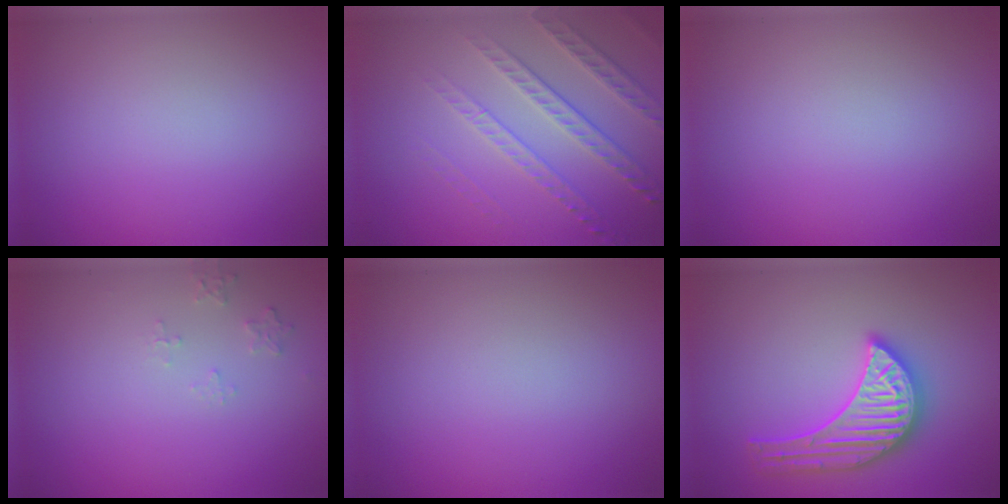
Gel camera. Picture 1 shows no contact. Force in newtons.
{"total": 3.7, "press": 3.1, "slide": 1.9}
{"total": 0.0}
{"total": 1.1, "press": 1.1, "slide": 0.2}
{"total": 0.0}
{"total": 4.2, "press": 4.1, "slide": 0.5}